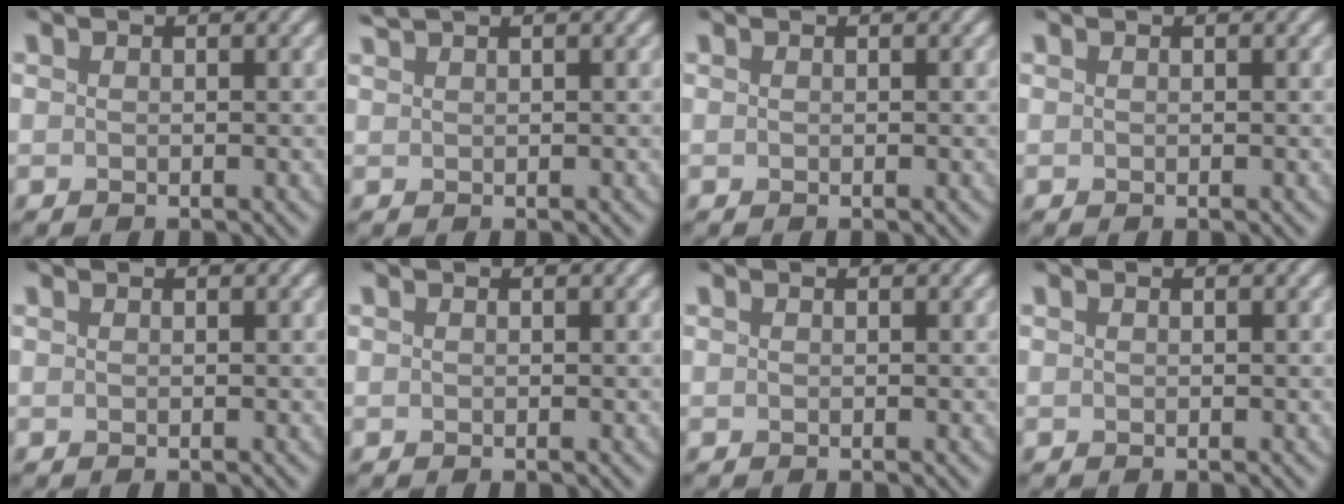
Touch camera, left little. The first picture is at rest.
{"total": 1.2, "force": [1.1, 0.0, 0.5], "torque": [-0.013, 0.011, 0.024]}
{"total": 0.0}
{"total": 0.0}
{"total": 0.0}
{"total": 0.0}
{"total": 0.0}
{"total": 0.0}